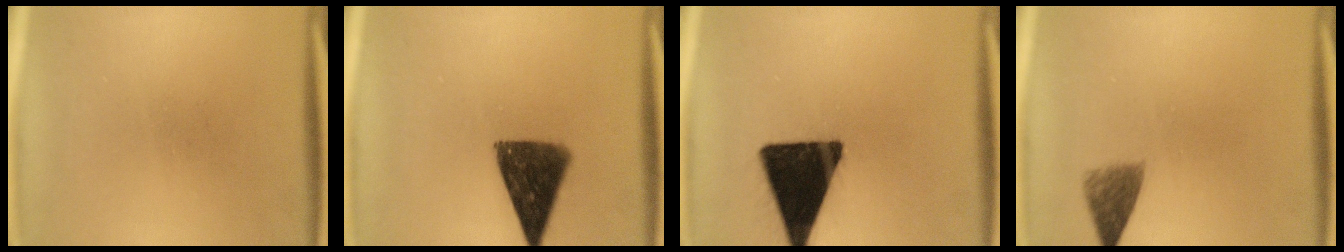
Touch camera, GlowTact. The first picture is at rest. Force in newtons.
{"total": 11.3}
{"total": 19.4}
{"total": 3.4}